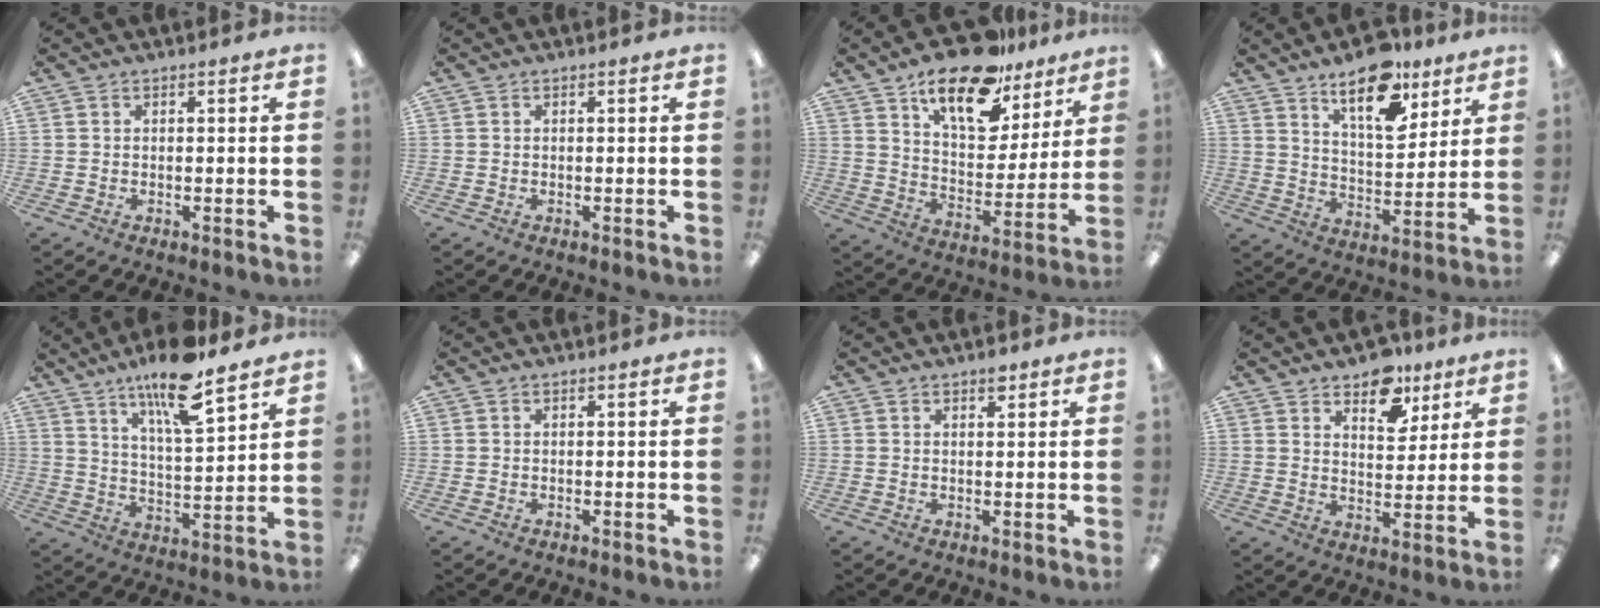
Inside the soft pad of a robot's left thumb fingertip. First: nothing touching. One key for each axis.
{"total": 0.0}
{"total": 19.0, "fx": 13.3, "fy": 8.6, "fz": 10.5, "tx": -0.169, "ty": -0.071, "tz": 0.230}
{"total": 15.9, "fx": 11.1, "fy": 7.0, "fz": 9.0, "tx": -0.124, "ty": -0.064, "tz": 0.189}
{"total": 14.5, "fx": 11.0, "fy": 2.9, "fz": 9.0, "tx": -0.154, "ty": -0.062, "tz": 0.182}
{"total": 0.0}
{"total": 2.2, "fx": 1.7, "fy": 0.7, "fz": 1.2, "tx": -0.010, "ty": -0.006, "tz": 0.026}
{"total": 10.0, "fx": 7.3, "fy": 5.6, "fz": 4.0, "tx": -0.040, "ty": -0.044, "tz": 0.127}